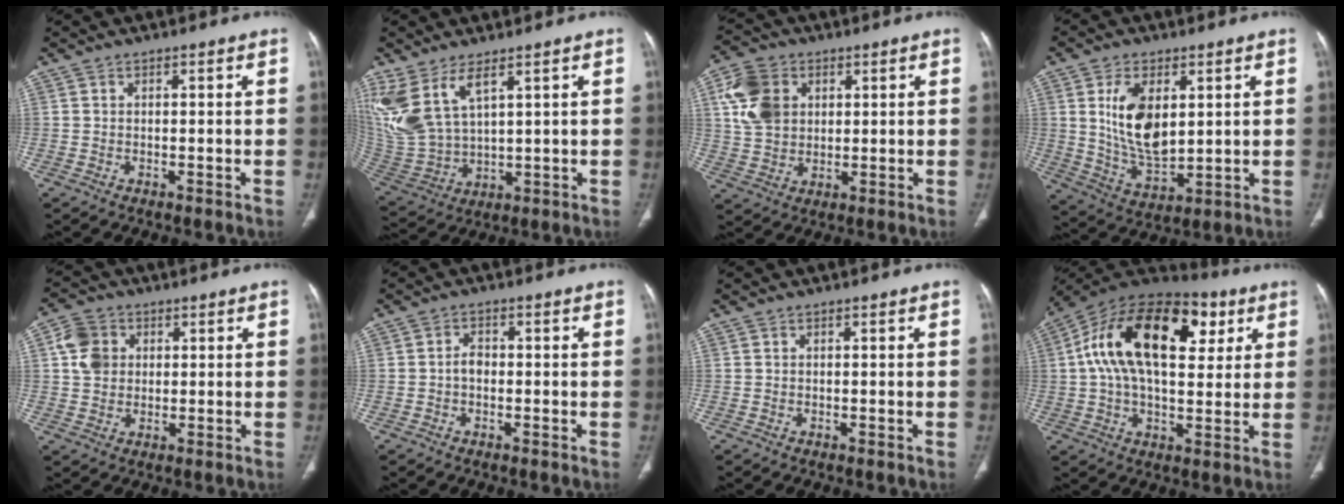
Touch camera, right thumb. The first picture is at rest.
{"total": 13.3, "force": [7.0, 6.0, 9.6], "torque": [-0.215, -0.027, 0.167]}
{"total": 10.7, "force": [3.1, 8.2, 6.2], "torque": [-0.105, 0.001, 0.059]}
{"total": 12.5, "force": [3.0, 6.9, 10.0], "torque": [-0.172, -0.023, 0.068]}
{"total": 6.6, "force": [1.5, 5.5, 3.3], "torque": [-0.049, 0.004, 0.025]}
{"total": 2.1, "force": [-0.4, 1.5, 1.5], "torque": [-0.018, 0.007, -0.013]}
{"total": 0.0}
{"total": 24.6, "force": [7.0, 13.4, 19.4], "torque": [-0.327, 0.026, 0.104]}